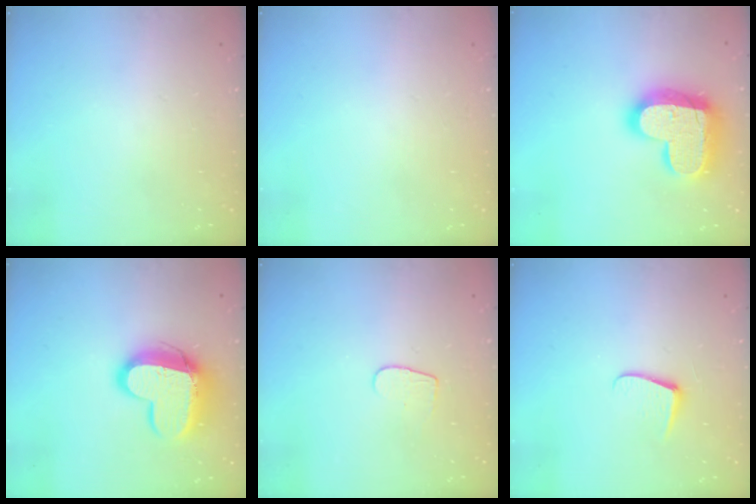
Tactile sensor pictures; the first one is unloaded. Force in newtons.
{"total": 0.0}
{"total": 23.7, "press": 23.7, "slide": 1.6}
{"total": 14.4, "press": 14.3, "slide": 1.4}
{"total": 4.3, "press": 4.2, "slide": 0.3}
{"total": 5.9, "press": 5.8, "slide": 0.5}